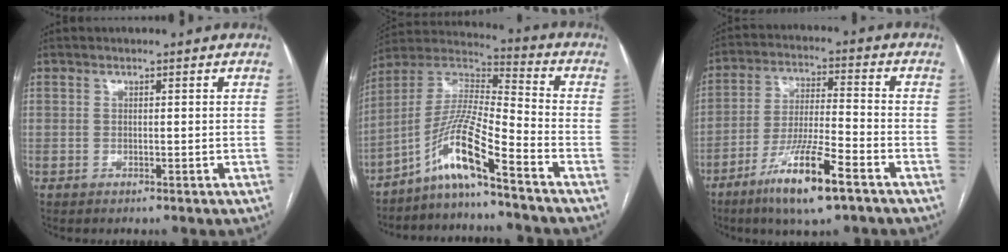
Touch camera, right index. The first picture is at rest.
{"total": 11.2, "force": [-7.5, -0.6, 8.3], "torque": [-0.170, 0.005, -0.146]}
{"total": 12.2, "force": [-7.3, 1.0, 9.8], "torque": [-0.188, -0.022, -0.131]}